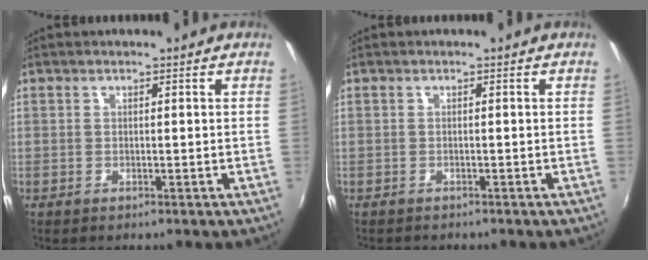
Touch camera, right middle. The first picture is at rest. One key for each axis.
{"total": 1.2, "fx": -1.2, "fy": 0.3, "fz": 0.1, "tx": -0.007, "ty": -0.006, "tz": -0.017}